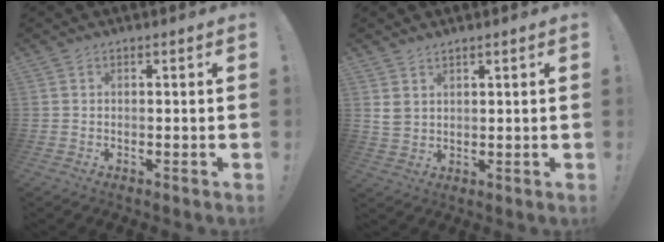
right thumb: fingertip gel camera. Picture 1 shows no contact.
{"total": 4.2, "force": [2.7, 2.8, 1.8], "torque": [-0.023, -0.011, 0.053]}